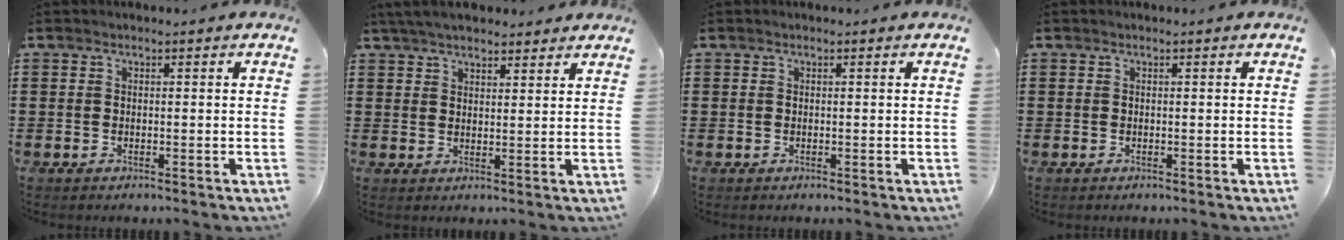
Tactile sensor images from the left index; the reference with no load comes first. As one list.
[{"total": 4.7, "force": [4.3, 1.0, 1.5], "torque": [-0.041, -0.003, 0.082]}, {"total": 0.0}, {"total": 0.0}]